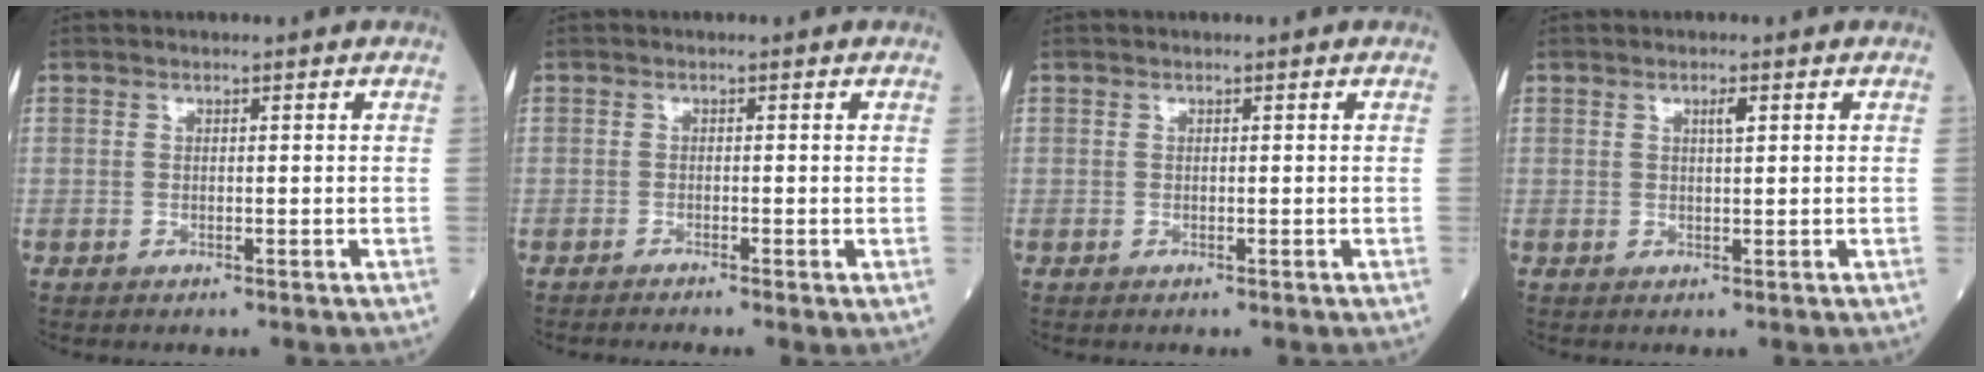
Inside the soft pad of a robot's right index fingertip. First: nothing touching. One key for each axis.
{"total": 1.3, "fx": -1.0, "fy": -0.1, "fz": 0.9, "tx": -0.018, "ty": -0.001, "tz": -0.020}
{"total": 0.0}
{"total": 1.5, "fx": 0.6, "fy": 0.2, "fz": 1.3, "tx": -0.023, "ty": -0.001, "tz": 0.009}